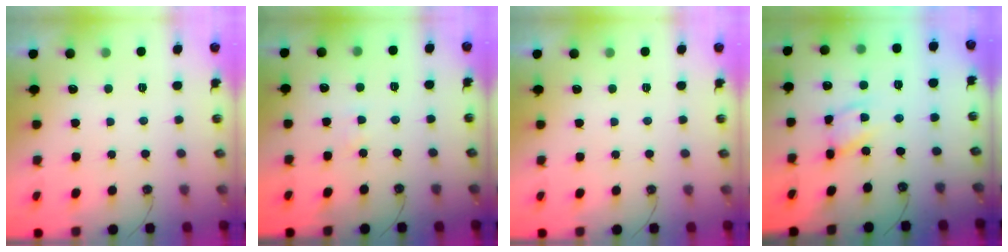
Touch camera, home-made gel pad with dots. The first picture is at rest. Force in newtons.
{"total": 3.0, "press": 2.9, "slide": 0.4}
{"total": 0.0}
{"total": 8.3, "press": 8.3, "slide": 0.5}